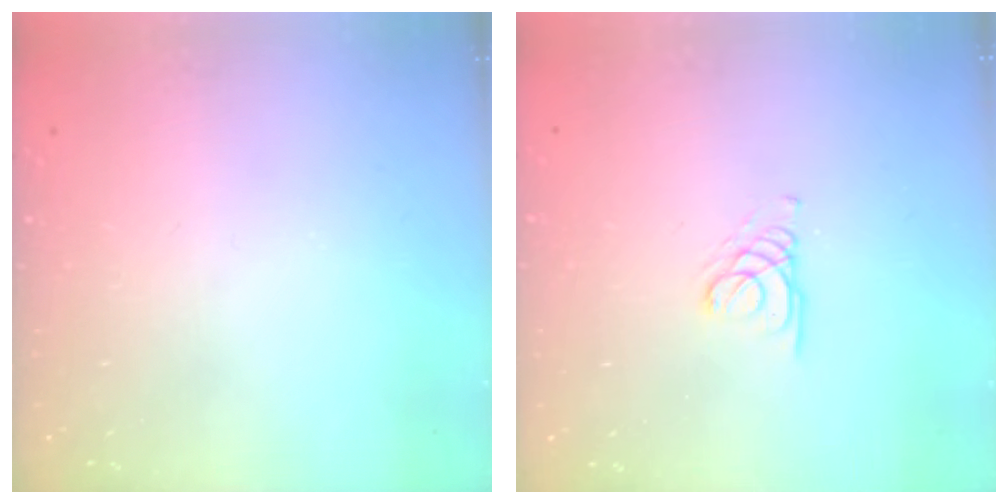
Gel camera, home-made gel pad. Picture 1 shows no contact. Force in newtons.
{"total": 1.7, "press": 1.7, "slide": 0.2}